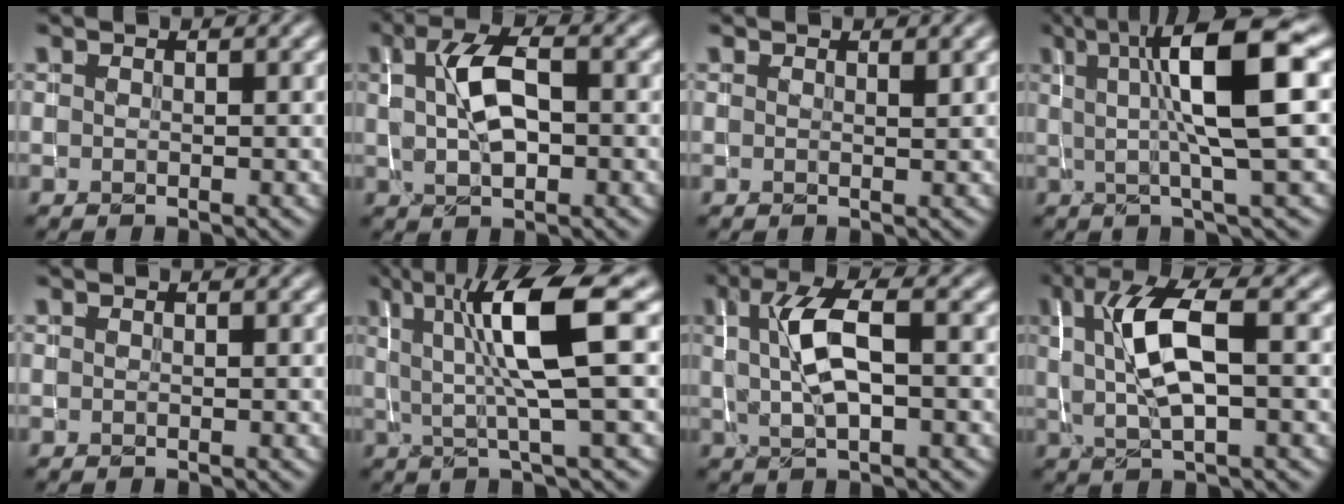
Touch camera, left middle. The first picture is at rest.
{"total": 5.1, "force": [0.7, 2.3, 4.4], "torque": [-0.087, 0.011, 0.012]}
{"total": 0.6, "force": [0.4, 0.1, 0.4], "torque": [-0.003, 0.001, 0.008]}
{"total": 8.9, "force": [1.7, 1.7, 8.6], "torque": [-0.119, 0.005, 0.026]}
{"total": 0.0}
{"total": 8.0, "force": [1.6, 1.4, 7.7], "torque": [-0.131, -0.001, 0.028]}
{"total": 5.3, "force": [0.7, 1.9, 4.9], "torque": [-0.100, 0.009, 0.011]}
{"total": 6.7, "force": [0.9, 2.1, 6.2], "torque": [-0.129, 0.007, 0.016]}